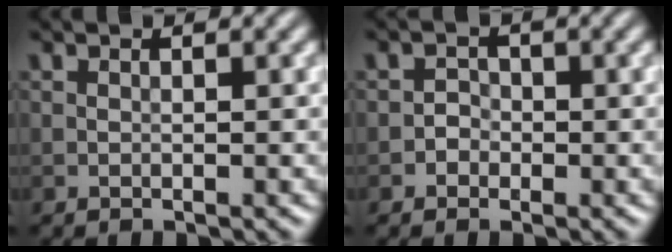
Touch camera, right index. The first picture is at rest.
{"total": 1.2, "force": [-0.5, 1.1, 0.1], "torque": [0.008, 0.003, -0.010]}